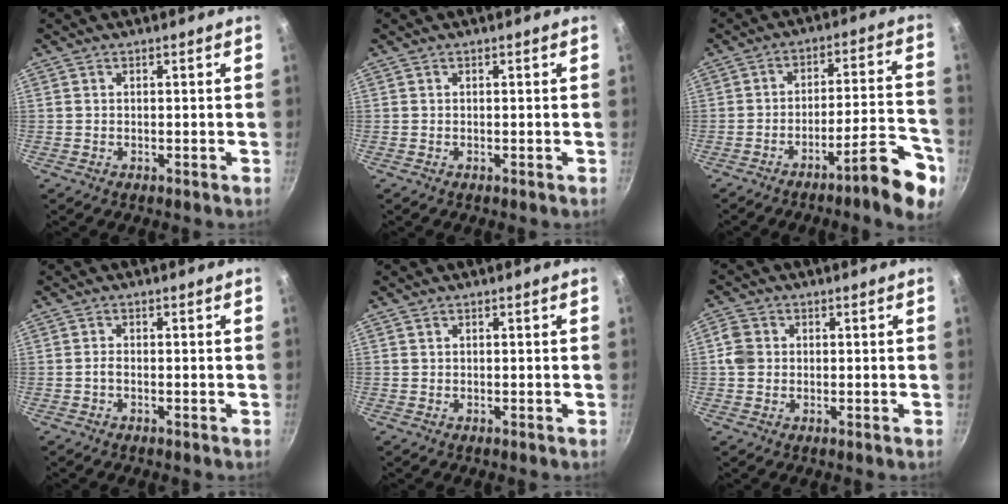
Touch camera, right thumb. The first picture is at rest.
{"total": 0.0}
{"total": 13.1, "force": [-7.5, 2.8, 10.4], "torque": [-0.127, 0.058, -0.104]}
{"total": 1.0, "force": [-0.5, 0.4, 0.7], "torque": [-0.018, 0.006, -0.012]}
{"total": 0.0}
{"total": 4.0, "force": [0.1, 3.5, 2.0], "torque": [-0.030, 0.007, -0.006]}